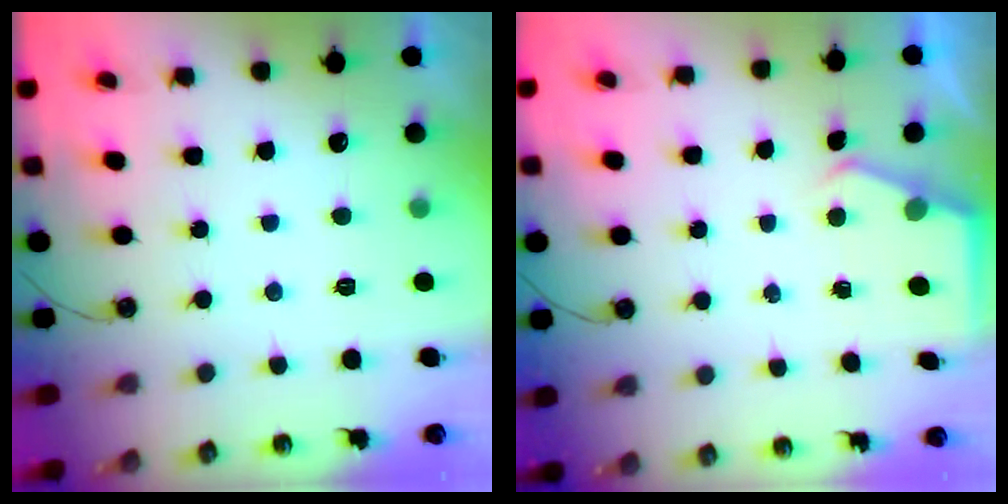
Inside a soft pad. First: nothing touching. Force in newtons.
{"total": 2.7, "press": 2.7, "slide": 0.5}